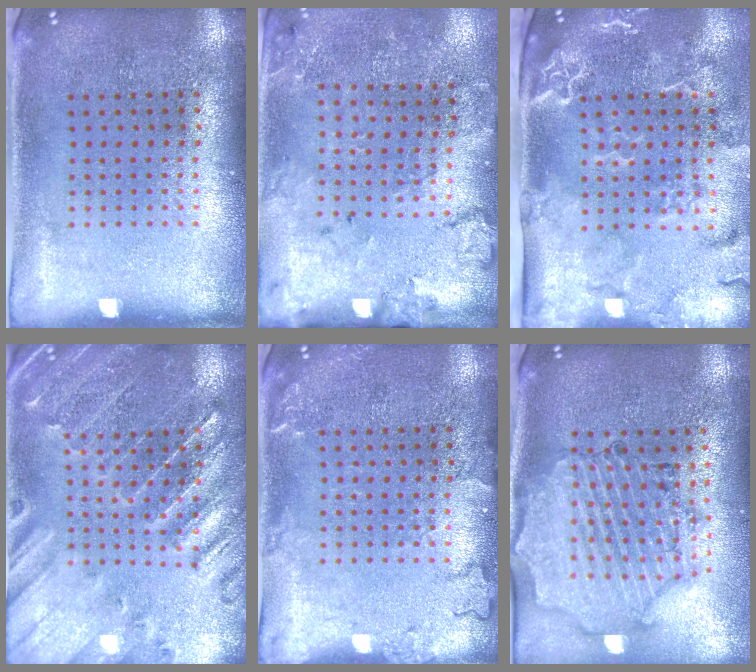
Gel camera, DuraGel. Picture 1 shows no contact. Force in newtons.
{"total": 1.7, "press": 1.6, "slide": 0.8}
{"total": 2.9, "press": 2.4, "slide": 1.7}
{"total": 1.0, "press": 0.9, "slide": 0.3}
{"total": 1.9, "press": 1.9, "slide": 0.3}
{"total": 1.8, "press": 1.8, "slide": 0.3}